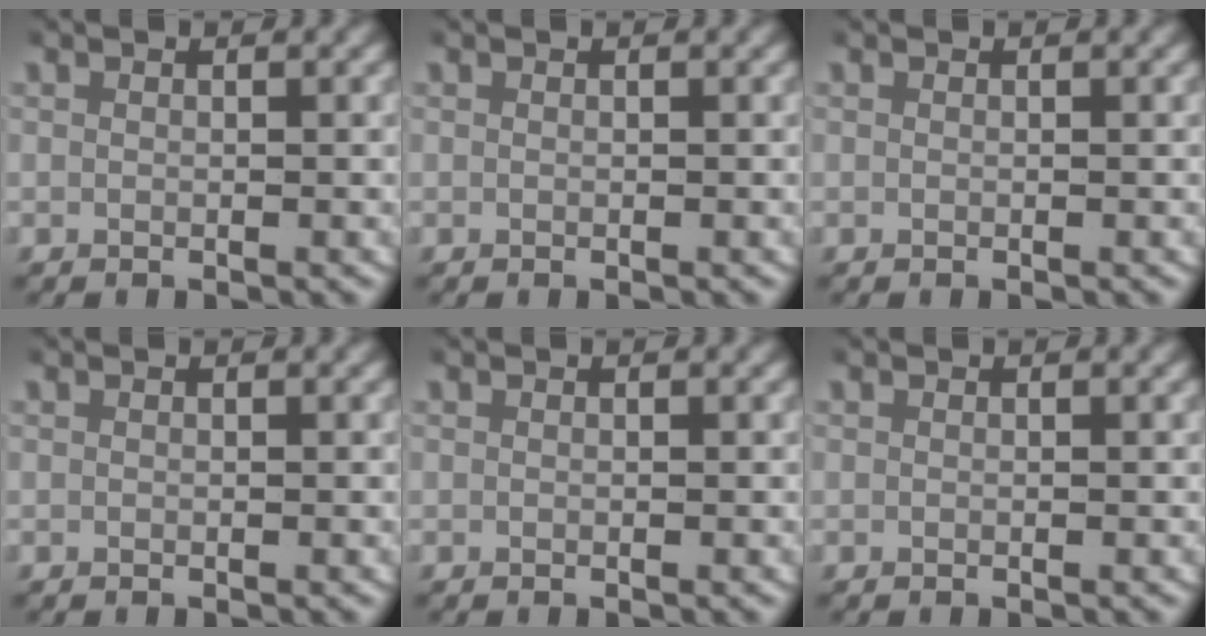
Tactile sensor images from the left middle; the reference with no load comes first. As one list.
[{"total": 0.0}, {"total": 0.0}, {"total": 0.0}, {"total": 0.0}, {"total": 0.0}]